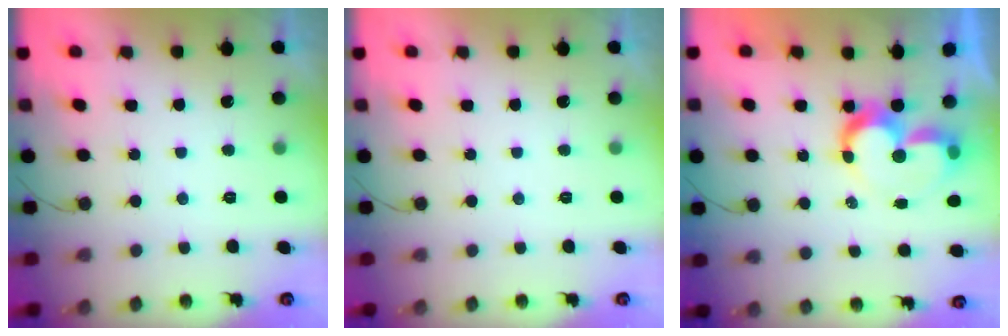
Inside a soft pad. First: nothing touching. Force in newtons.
{"total": 0.0}
{"total": 9.6, "press": 9.6, "slide": 0.6}